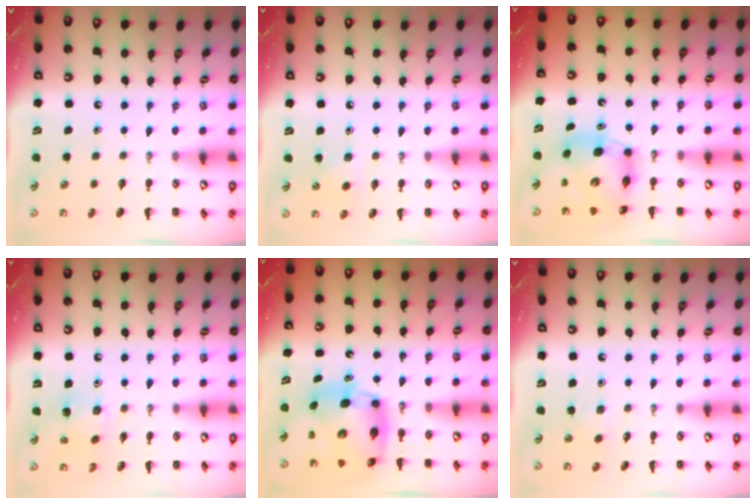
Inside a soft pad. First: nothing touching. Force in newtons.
{"total": 5.3, "press": 5.1, "slide": 1.4}
{"total": 7.7, "press": 7.4, "slide": 2.4}
{"total": 2.3, "press": 2.2, "slide": 0.5}
{"total": 9.4, "press": 9.0, "slide": 2.7}
{"total": 3.5, "press": 3.3, "slide": 1.1}